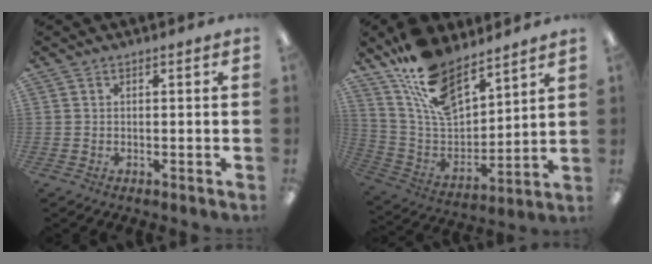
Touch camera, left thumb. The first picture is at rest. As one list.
[{"total": 16.3, "force": [12.2, 7.1, 8.3], "torque": [-0.175, -0.063, 0.226]}]